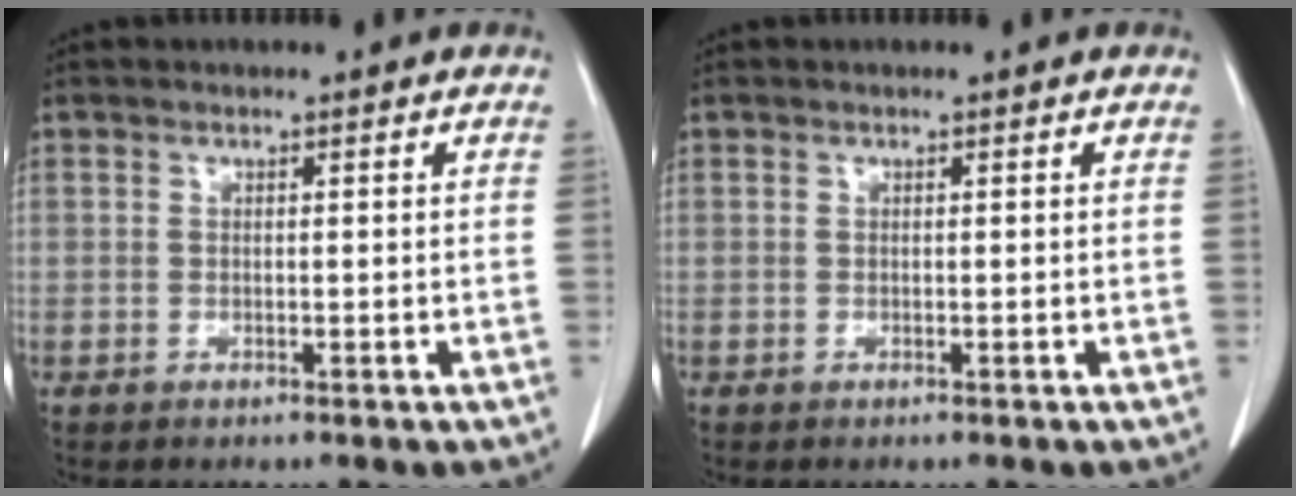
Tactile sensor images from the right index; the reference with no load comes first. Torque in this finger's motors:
{"motor_torque": [0.00, 0.00, 0.00, 0.00]}